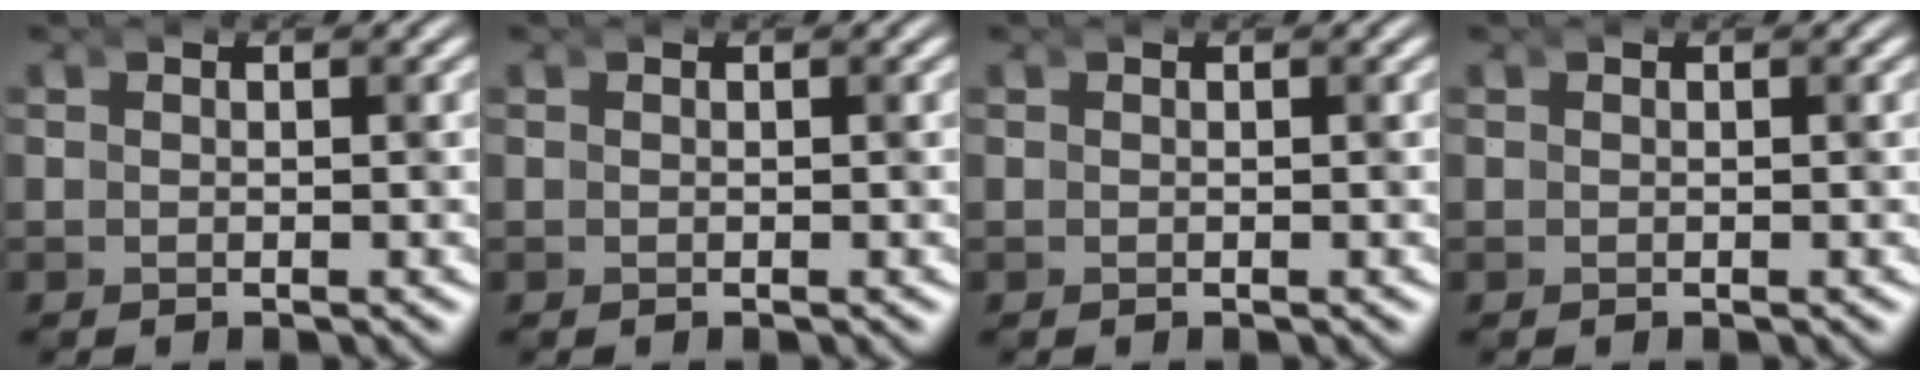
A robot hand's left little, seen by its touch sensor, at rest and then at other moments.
{"total": 0.0}
{"total": 0.0}
{"total": 0.0}